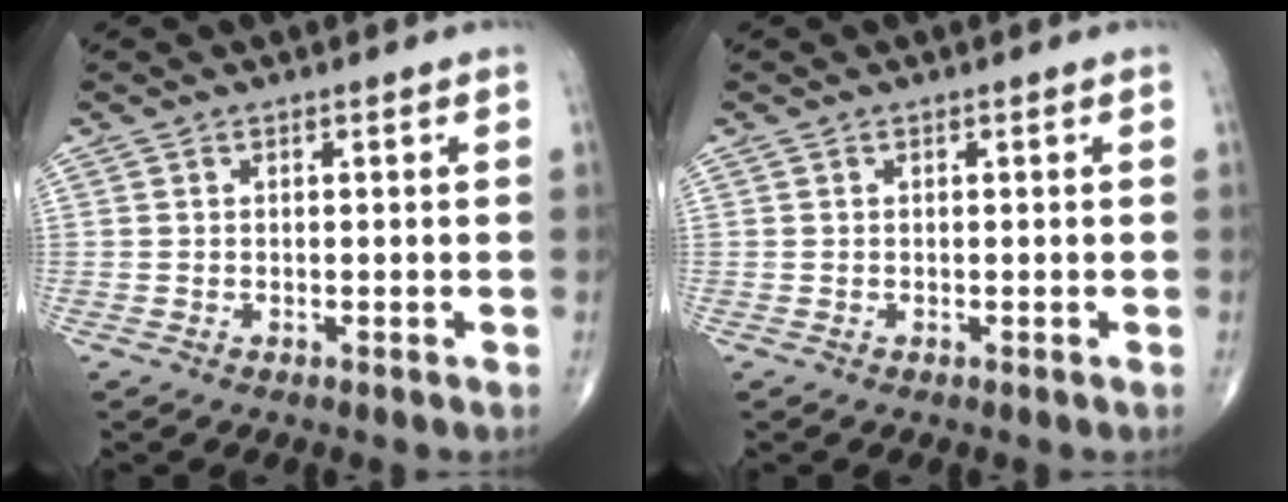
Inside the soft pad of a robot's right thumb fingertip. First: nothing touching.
{"total": 0.0}